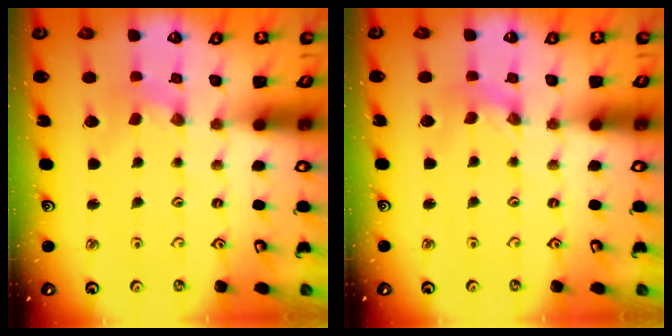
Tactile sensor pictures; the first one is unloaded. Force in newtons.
{"total": 0.0}